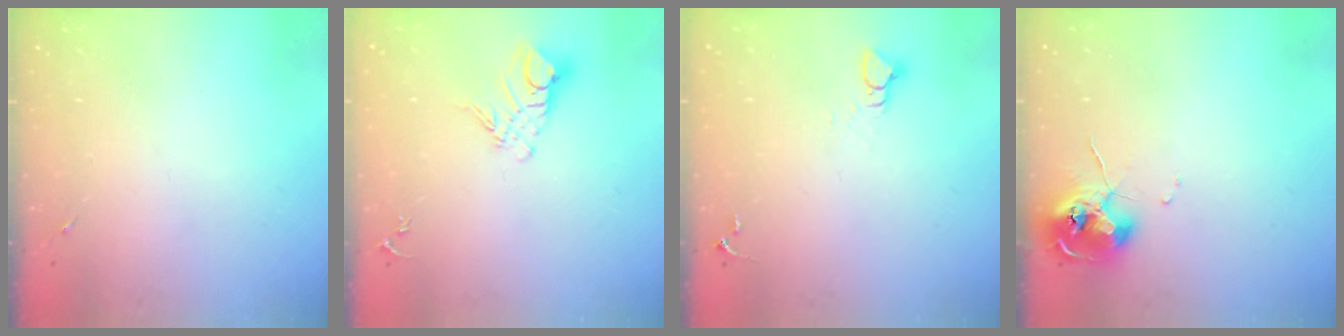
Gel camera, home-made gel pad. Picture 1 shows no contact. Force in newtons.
{"total": 10.6, "press": 10.5, "slide": 0.7}
{"total": 3.9, "press": 3.8, "slide": 0.3}
{"total": 10.1, "press": 10.0, "slide": 0.9}